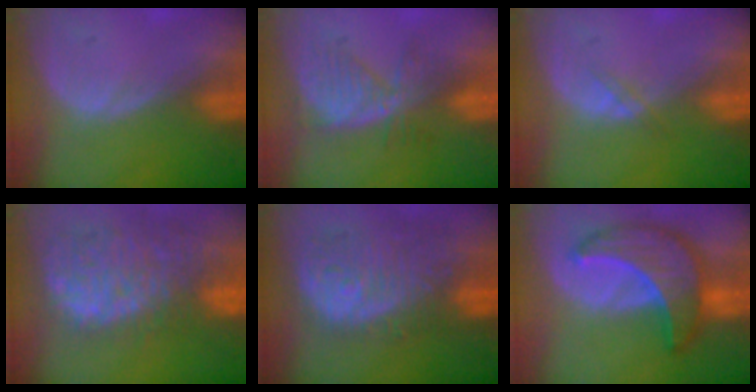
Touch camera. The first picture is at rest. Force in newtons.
{"total": 6.0, "press": 5.9, "slide": 1.1}
{"total": 1.0, "press": 1.0, "slide": 0.2}
{"total": 14.4, "press": 11.9, "slide": 8.2}
{"total": 12.7, "press": 11.0, "slide": 6.3}
{"total": 9.9, "press": 9.9, "slide": 0.8}